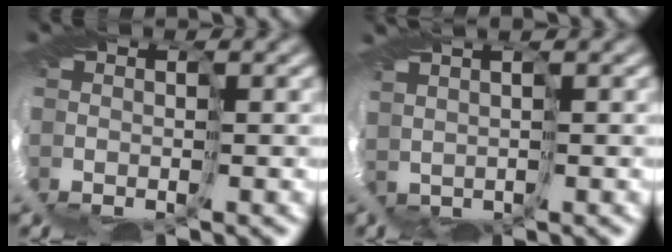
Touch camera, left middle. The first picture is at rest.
{"total": 1.7, "force": [1.7, -0.1, 0.2], "torque": [-0.023, 0.019, 0.037]}